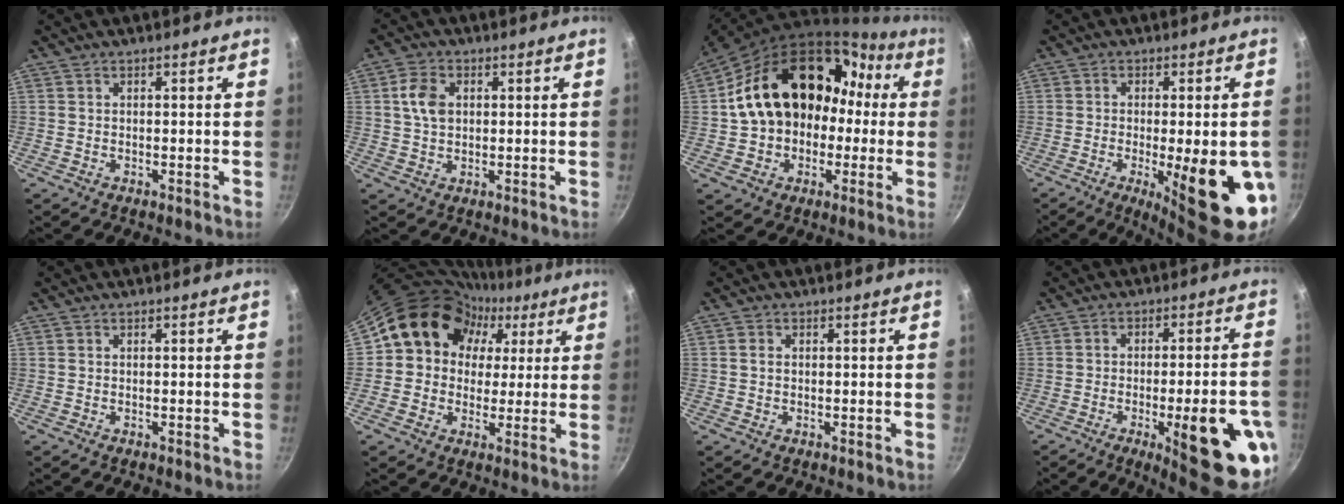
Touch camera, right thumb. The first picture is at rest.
{"total": 5.7, "force": [1.3, 4.0, 3.9], "torque": [-0.063, 0.003, 0.023]}
{"total": 22.9, "force": [1.6, 17.3, 14.9], "torque": [-0.229, 0.079, 0.036]}
{"total": 17.6, "force": [-4.8, 4.9, 16.2], "torque": [-0.196, -0.004, -0.053]}
{"total": 0.0}
{"total": 13.8, "force": [4.2, 12.0, 5.5], "torque": [-0.051, 0.025, 0.053]}
{"total": 1.2, "force": [0.2, 0.9, 0.8], "torque": [-0.015, 0.004, 0.002]}
{"total": 19.1, "force": [-6.7, 4.6, 17.3], "torque": [-0.203, 0.021, -0.083]}